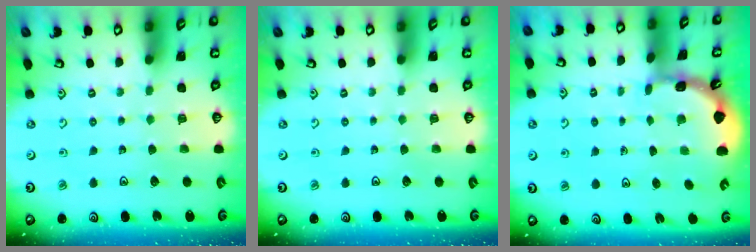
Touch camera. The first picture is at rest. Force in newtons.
{"total": 0.0}
{"total": 1.8, "press": 1.8, "slide": 0.1}